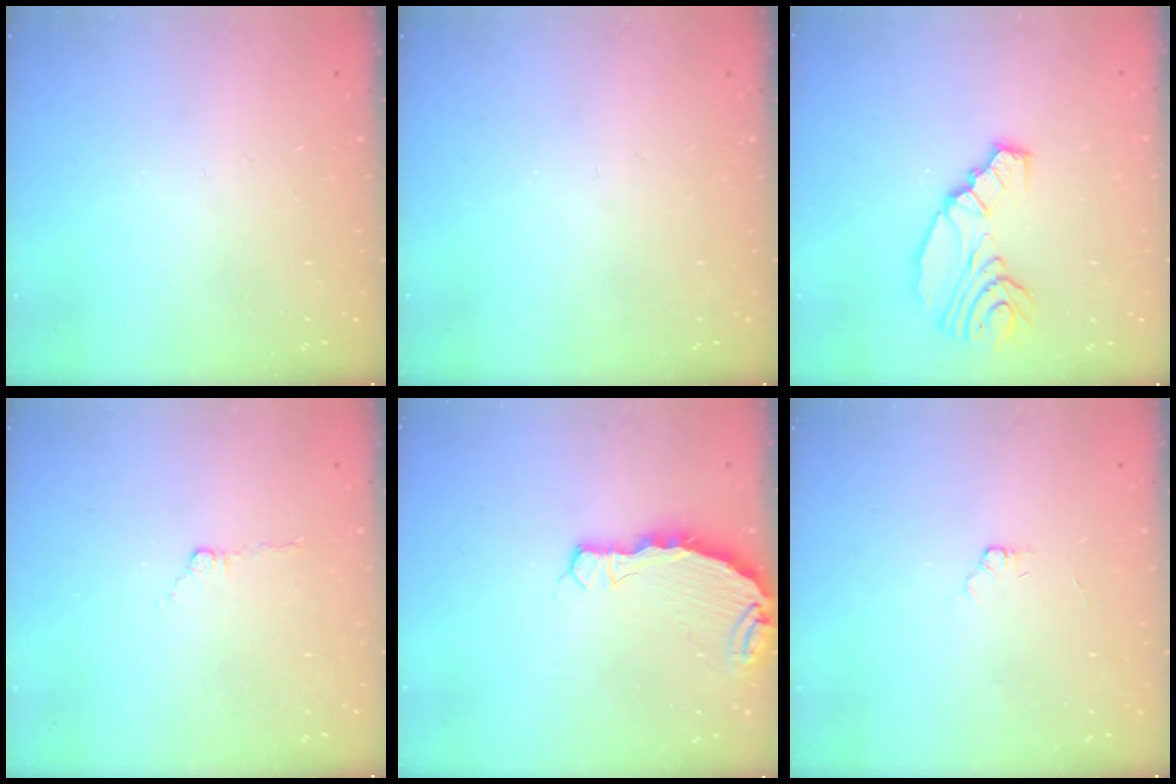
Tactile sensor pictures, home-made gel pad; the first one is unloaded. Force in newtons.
{"total": 0.0}
{"total": 12.4, "press": 11.6, "slide": 4.3}
{"total": 4.5, "press": 4.5, "slide": 0.6}
{"total": 5.5, "press": 5.5, "slide": 0.1}
{"total": 3.4, "press": 3.4, "slide": 0.4}